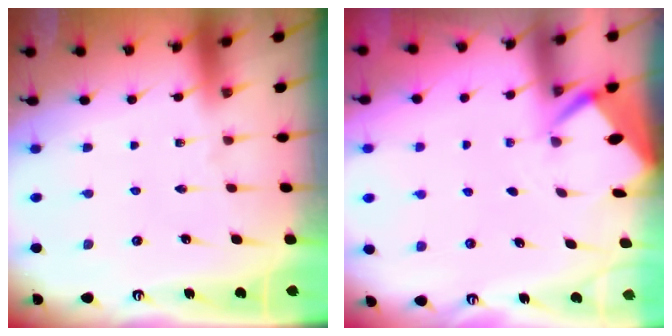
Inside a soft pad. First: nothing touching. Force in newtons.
{"total": 2.5, "press": 2.5, "slide": 0.3}